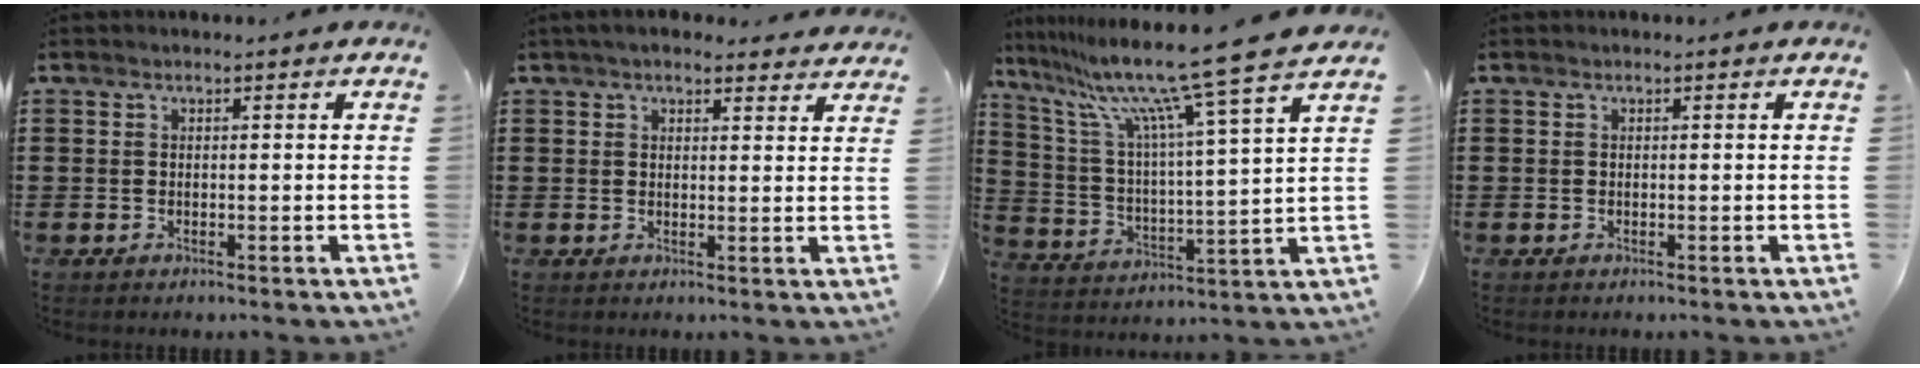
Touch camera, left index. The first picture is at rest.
{"total": 3.5, "force": [3.1, 0.9, 1.3], "torque": [-0.033, -0.002, 0.058]}
{"total": 12.6, "force": [10.4, -0.8, 7.0], "torque": [-0.172, -0.069, 0.165]}
{"total": 0.0}